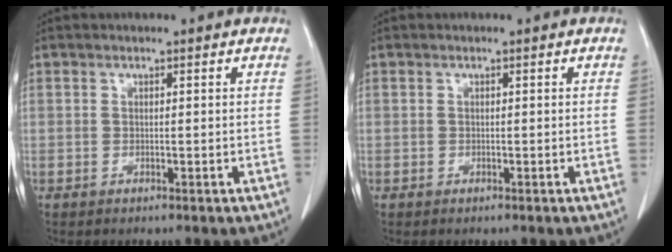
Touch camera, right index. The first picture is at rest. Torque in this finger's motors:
{"motor_torque": [0.07, -0.06, -0.09, 0.00]}